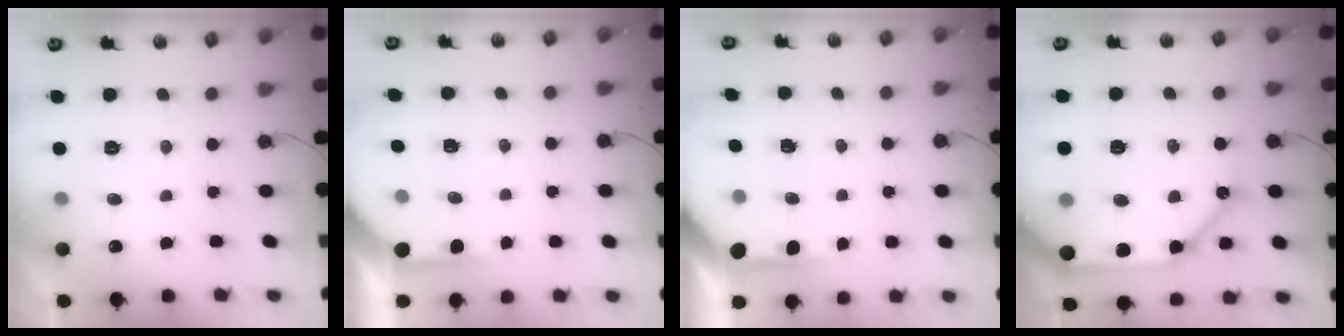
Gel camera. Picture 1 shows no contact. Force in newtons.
{"total": 3.8, "press": 3.8, "slide": 0.4}
{"total": 4.4, "press": 4.3, "slide": 0.3}
{"total": 23.9, "press": 23.6, "slide": 3.8}